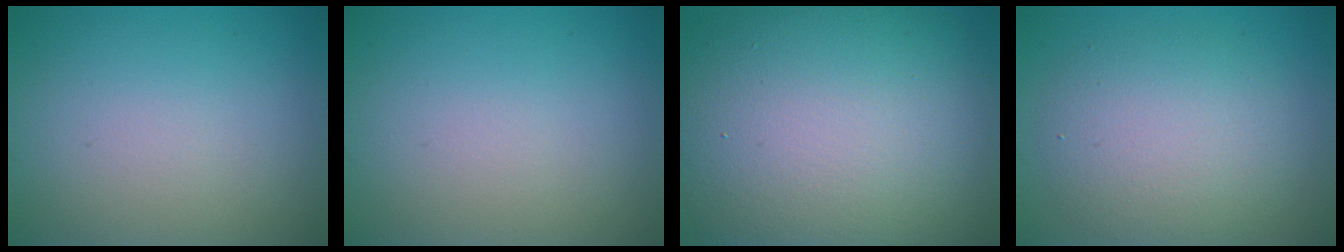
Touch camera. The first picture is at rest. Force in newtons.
{"total": 0.0}
{"total": 16.8, "press": 16.7, "slide": 1.1}
{"total": 5.5, "press": 5.5, "slide": 0.2}